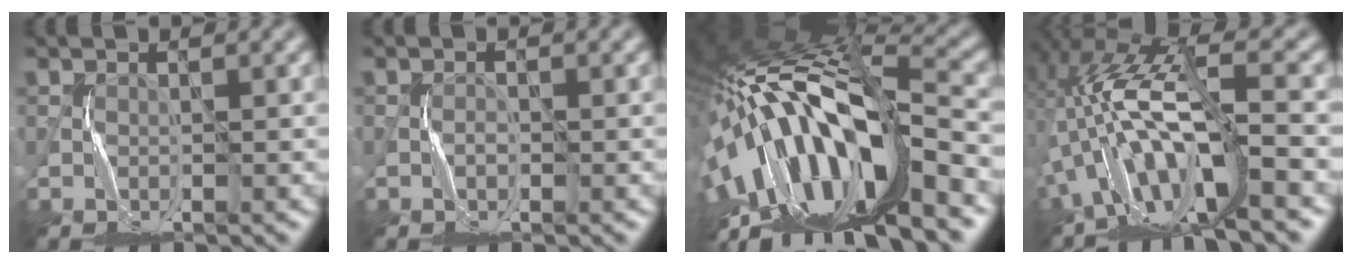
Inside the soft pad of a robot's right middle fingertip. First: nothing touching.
{"total": 0.6, "force": [-0.3, 0.3, 0.4], "torque": [-0.006, 0.003, -0.006]}
{"total": 16.5, "force": [-4.5, 6.6, 14.5], "torque": [-0.255, 0.023, -0.079]}
{"total": 11.6, "force": [-2.4, 4.2, 10.6], "torque": [-0.206, 0.015, -0.052]}